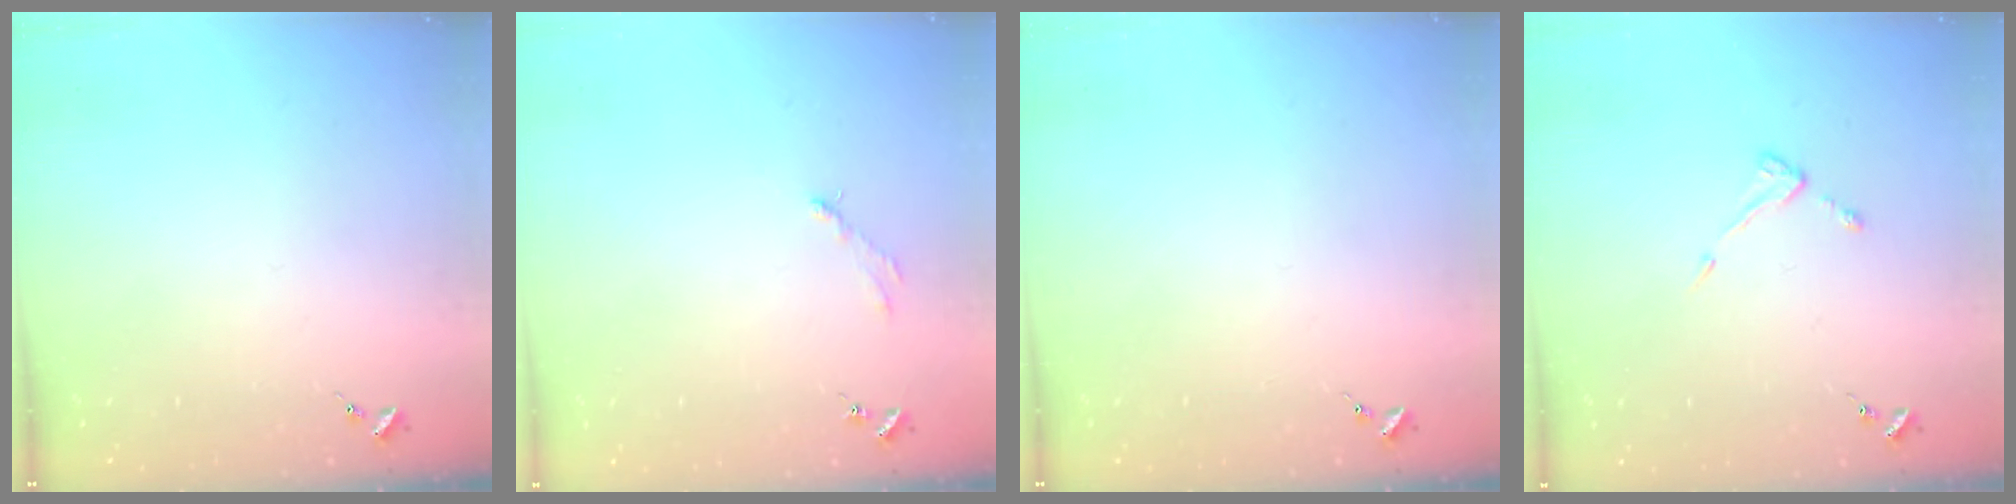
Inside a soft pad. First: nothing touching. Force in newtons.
{"total": 2.8, "press": 2.8, "slide": 0.4}
{"total": 0.0}
{"total": 4.3, "press": 4.3, "slide": 0.5}